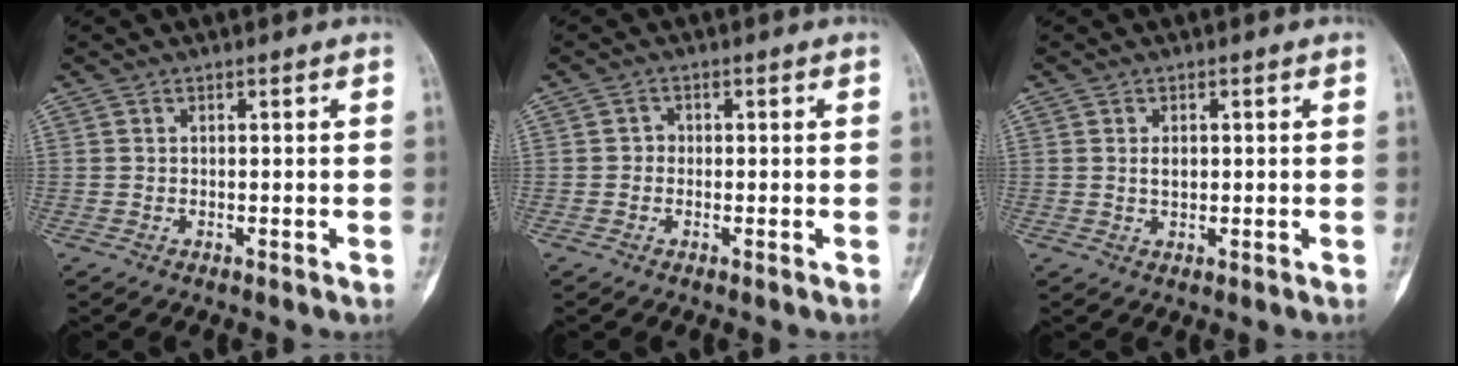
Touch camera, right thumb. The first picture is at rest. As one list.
[{"total": 1.4, "force": [-0.2, 1.2, 0.5], "torque": [0.002, 0.006, -0.009]}, {"total": 2.0, "force": [0.3, 1.3, 1.5], "torque": [-0.019, -0.002, 0.007]}]